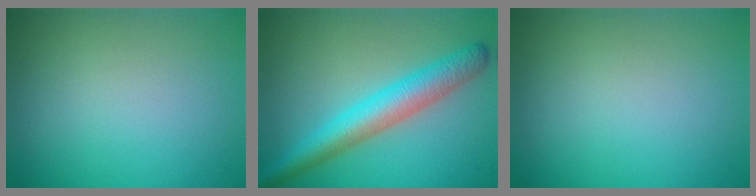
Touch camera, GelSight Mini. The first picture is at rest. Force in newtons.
{"total": 5.2, "press": 5.2, "slide": 0.1}
{"total": 0.0}